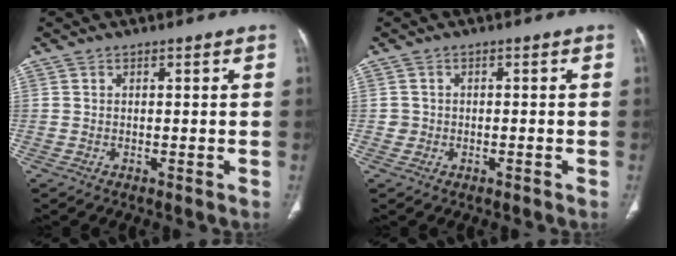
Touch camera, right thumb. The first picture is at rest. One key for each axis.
{"total": 1.1, "fx": -0.4, "fy": 1.0, "fz": 0.0, "tx": 0.005, "ty": 0.006, "tz": -0.009}